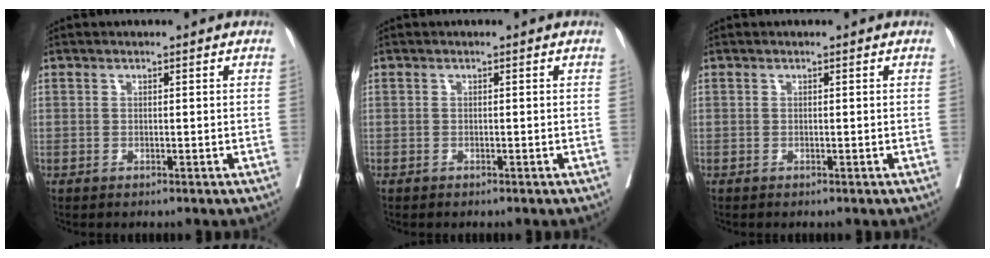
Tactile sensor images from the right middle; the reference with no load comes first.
{"total": 0.0}
{"total": 0.0}